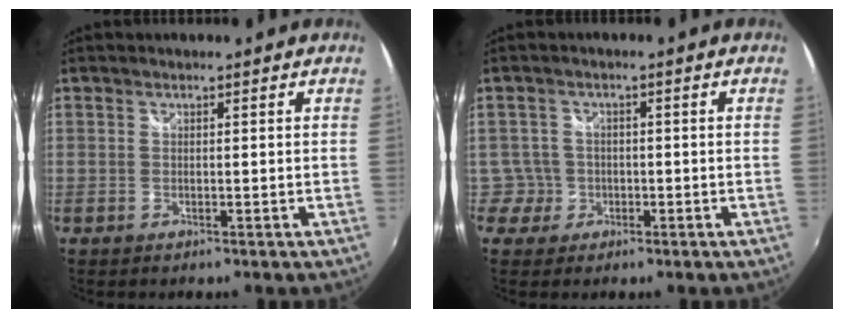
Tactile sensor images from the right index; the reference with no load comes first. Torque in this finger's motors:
{"motor_torque": [-0.01, -0.21, 0.07, -0.04]}